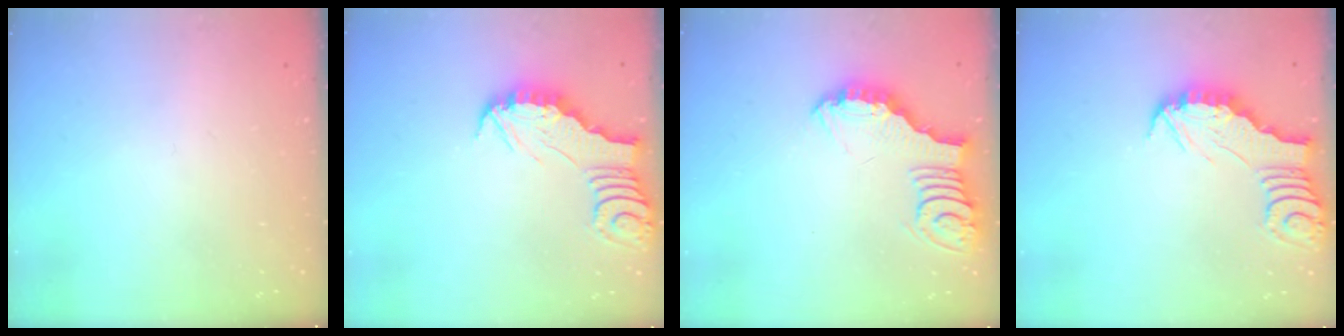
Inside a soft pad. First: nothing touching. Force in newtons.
{"total": 2.9, "press": 2.9, "slide": 0.3}
{"total": 4.5, "press": 4.4, "slide": 0.4}
{"total": 2.9, "press": 2.9, "slide": 0.3}